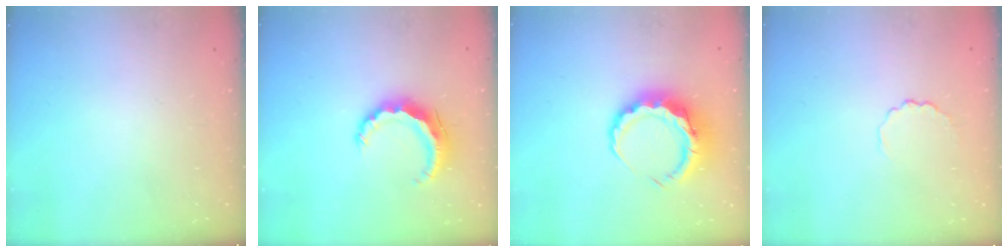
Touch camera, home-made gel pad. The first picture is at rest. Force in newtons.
{"total": 7.4, "press": 7.4, "slide": 0.6}
{"total": 8.4, "press": 8.3, "slide": 1.6}
{"total": 2.8, "press": 2.6, "slide": 1.1}